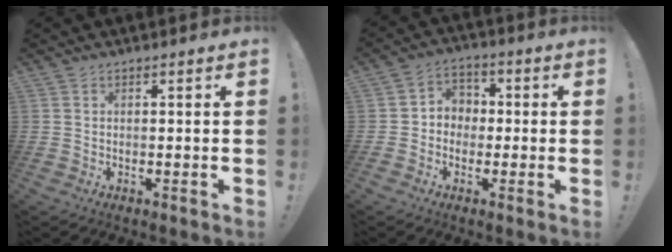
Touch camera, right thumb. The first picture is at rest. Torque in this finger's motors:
{"motor_torque": [0.40, 0.28, 0.07, -0.12, 0.00]}